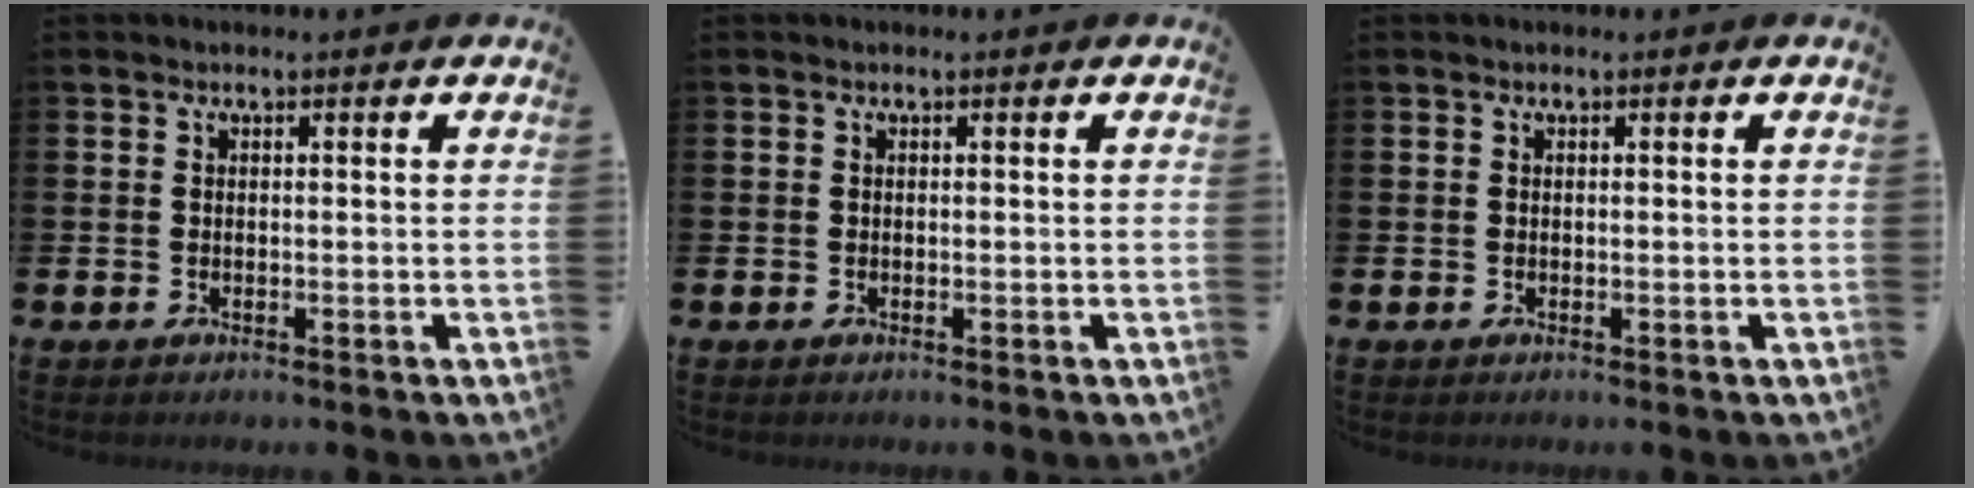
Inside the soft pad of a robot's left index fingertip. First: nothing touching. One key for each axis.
{"total": 0.0}
{"total": 0.0}